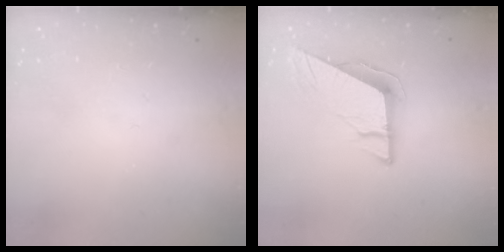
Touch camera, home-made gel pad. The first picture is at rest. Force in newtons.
{"total": 9.1, "press": 9.1, "slide": 0.3}